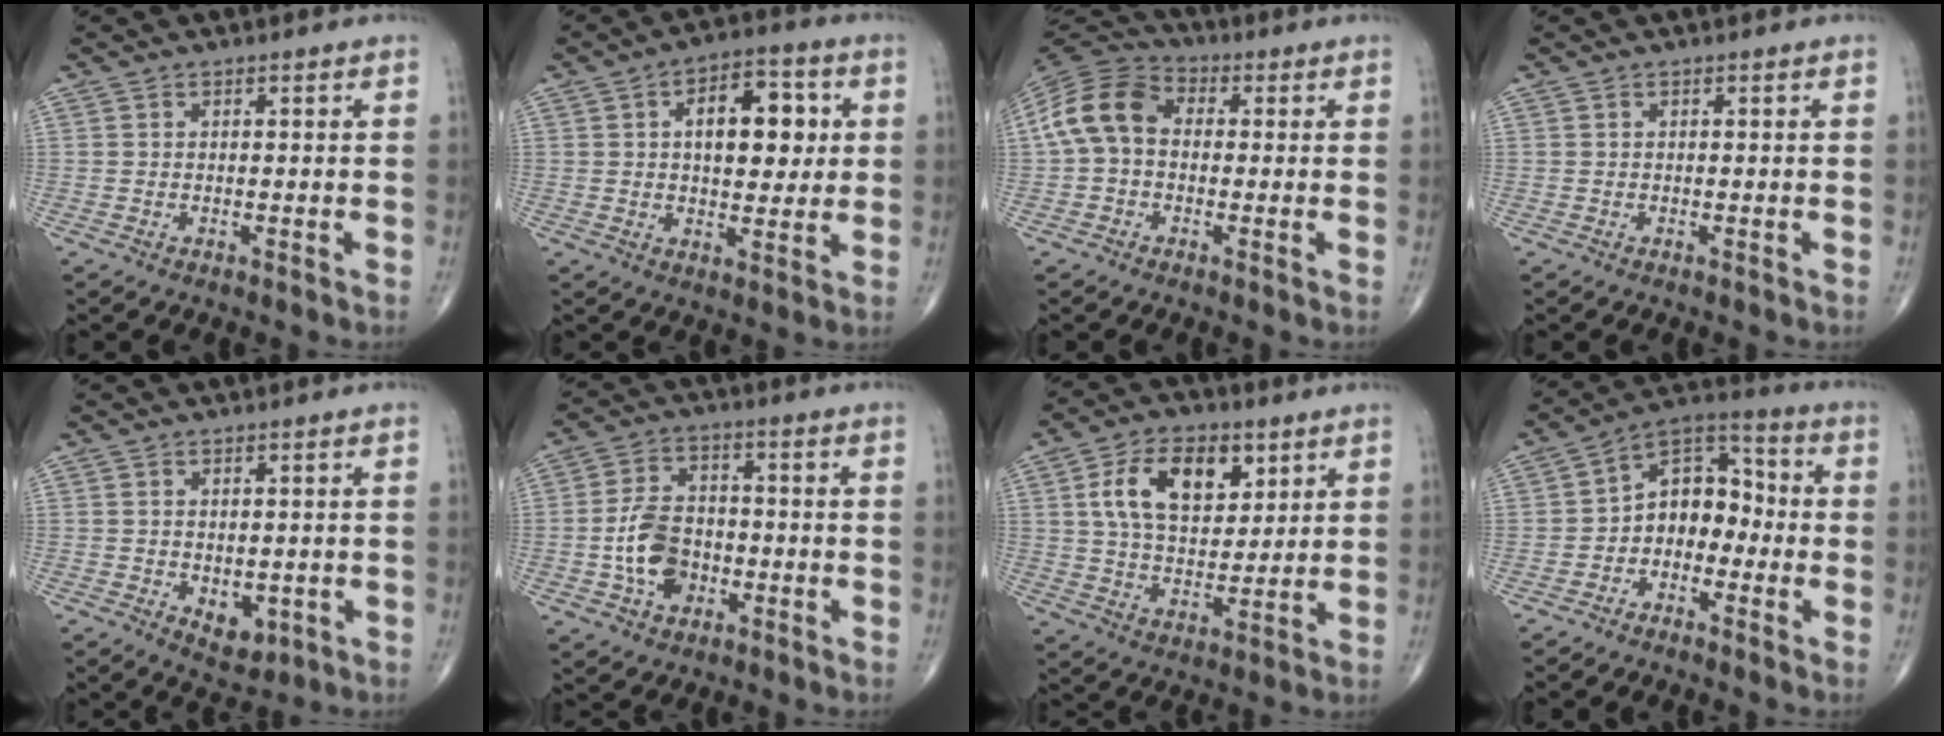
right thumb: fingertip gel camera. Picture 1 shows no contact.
{"total": 12.2, "force": [2.4, 6.7, 9.9], "torque": [-0.107, 0.006, 0.032]}
{"total": 10.9, "force": [0.3, 8.0, 7.4], "torque": [-0.137, 0.032, -0.010]}
{"total": 0.0}
{"total": 4.4, "force": [-0.9, 2.9, 3.2], "torque": [-0.026, -0.007, 0.000]}
{"total": 9.6, "force": [-2.4, 6.7, 6.4], "torque": [-0.098, 0.019, -0.046]}
{"total": 14.1, "force": [5.2, 8.3, 10.1], "torque": [-0.143, -0.015, 0.096]}
{"total": 9.8, "force": [-1.9, 7.0, 6.6], "torque": [-0.065, 0.046, -0.054]}